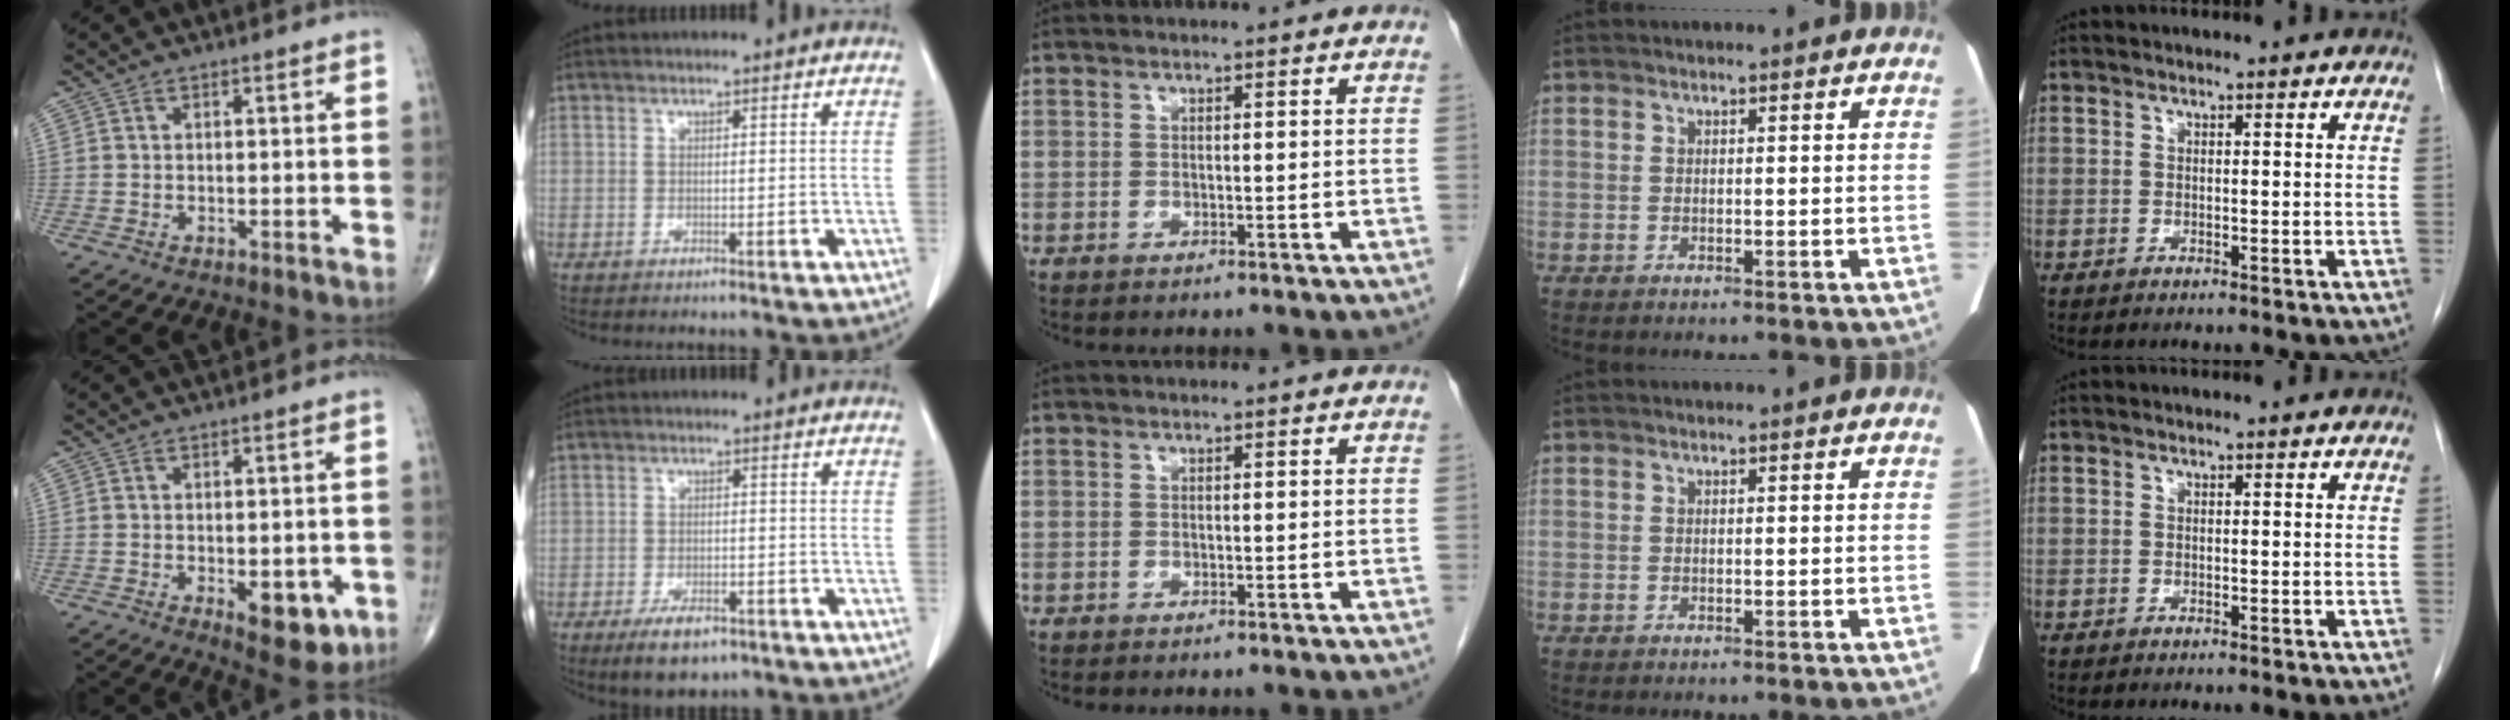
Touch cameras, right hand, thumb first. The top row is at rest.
{"thumb": {"total": 8.1, "force": [-2.6, 3.8, 6.6], "torque": [-0.062, -0.005, -0.024]}, "index": {"total": 5.3, "force": [-3.5, 2.2, 3.4], "torque": [-0.062, -0.003, -0.052]}}